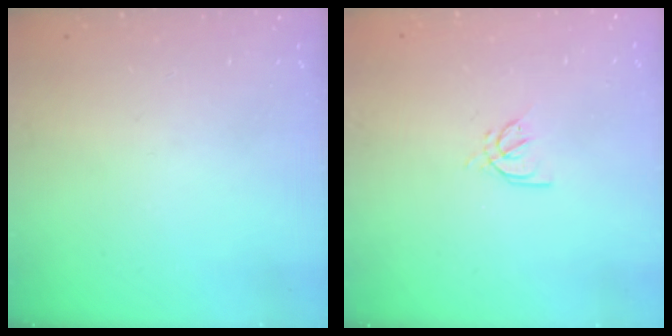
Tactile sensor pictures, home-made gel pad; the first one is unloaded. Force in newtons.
{"total": 3.7, "press": 3.6, "slide": 0.7}